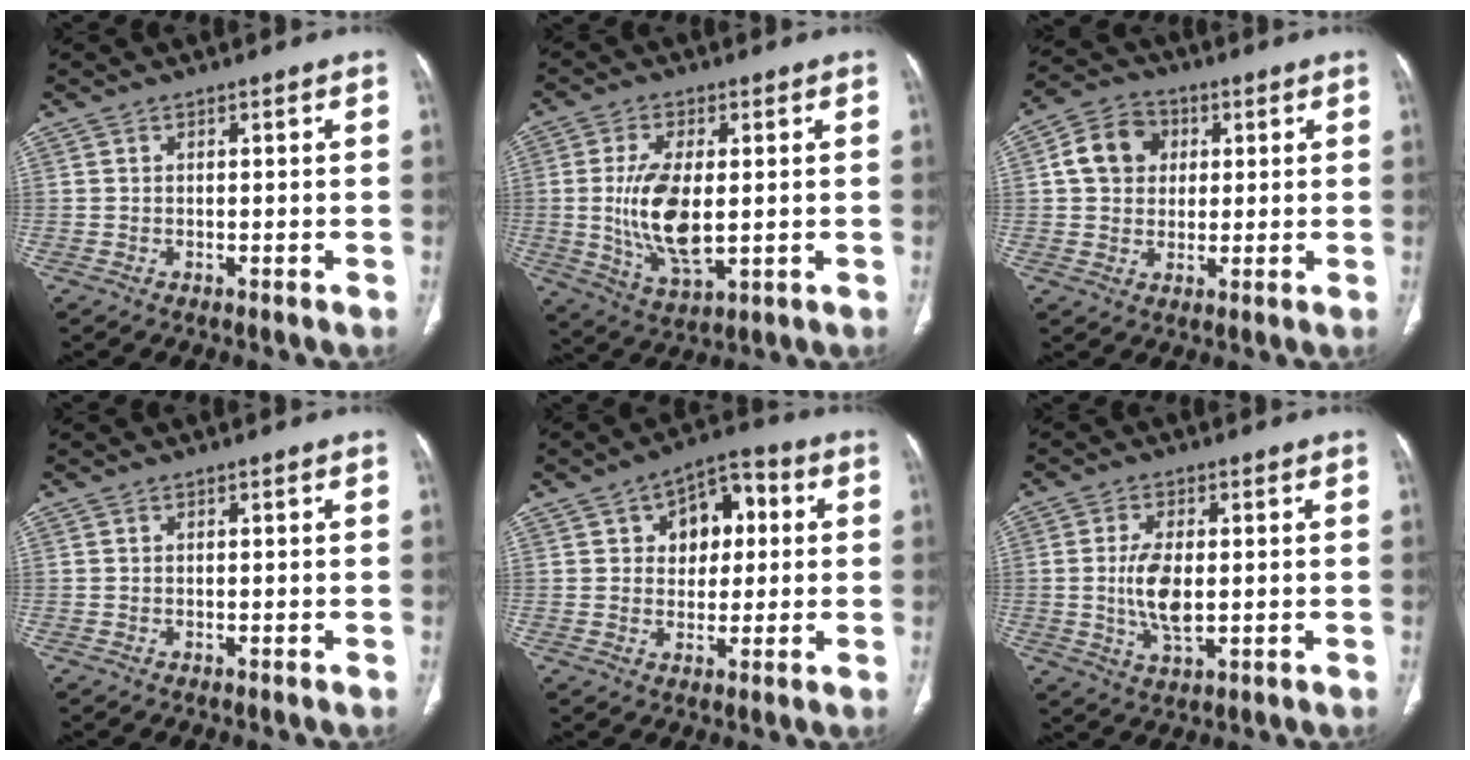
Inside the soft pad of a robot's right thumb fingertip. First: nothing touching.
{"total": 12.3, "force": [0.0, 5.7, 10.9], "torque": [-0.215, -0.017, 0.010]}
{"total": 9.0, "force": [1.9, 7.5, 4.6], "torque": [-0.060, 0.006, 0.024]}
{"total": 0.0}
{"total": 10.1, "force": [2.5, 6.7, 7.1], "torque": [-0.063, 0.014, 0.033]}
{"total": 7.6, "force": [0.0, 3.6, 6.7], "torque": [-0.135, -0.009, 0.002]}